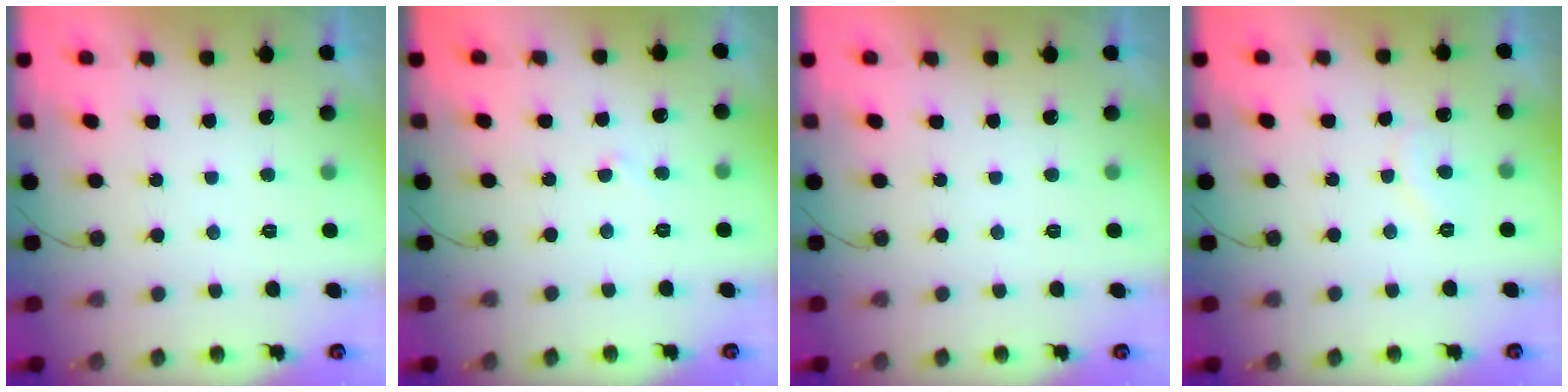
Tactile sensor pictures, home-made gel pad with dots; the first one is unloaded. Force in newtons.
{"total": 3.5, "press": 3.5, "slide": 0.2}
{"total": 1.9, "press": 1.9, "slide": 0.1}
{"total": 6.6, "press": 6.6, "slide": 0.5}